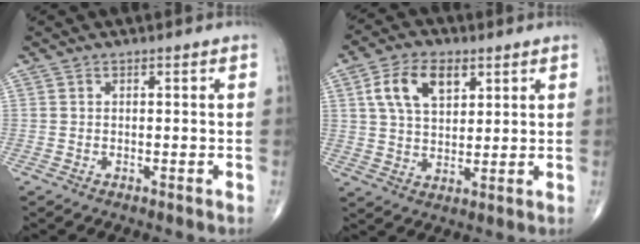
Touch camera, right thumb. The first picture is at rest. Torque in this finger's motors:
{"motor_torque": [-0.51, 0.64, 0.46, 0.25, 0.09]}